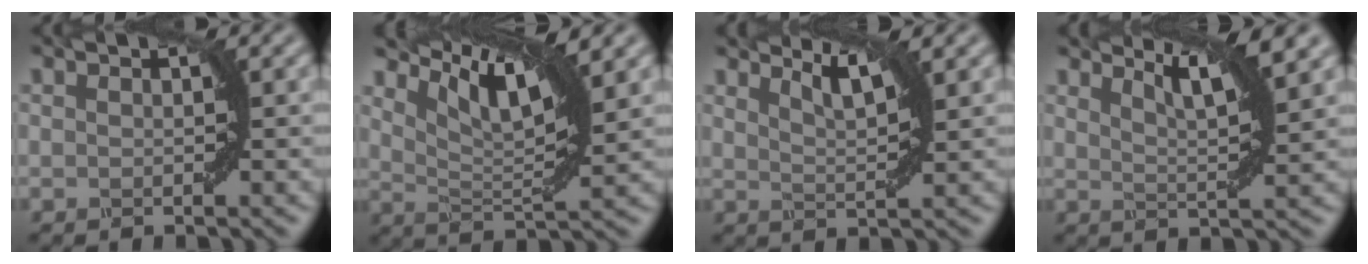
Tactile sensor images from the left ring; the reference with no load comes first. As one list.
[{"total": 7.0, "force": [4.2, 1.8, 5.3], "torque": [-0.099, 0.004, 0.083]}, {"total": 3.1, "force": [2.3, 0.7, 2.0], "torque": [-0.034, 0.004, 0.035]}, {"total": 4.5, "force": [3.1, 0.8, 3.2], "torque": [-0.049, 0.007, 0.052]}]